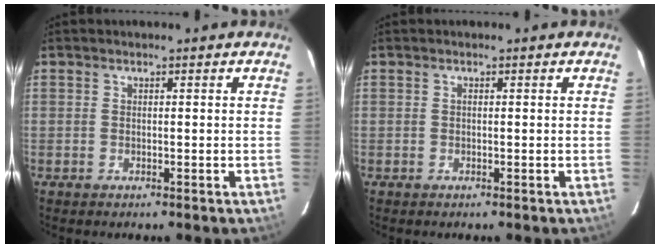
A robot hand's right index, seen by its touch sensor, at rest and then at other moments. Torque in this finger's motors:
{"motor_torque": [0.07, 0.03, 0.15, 0.02]}